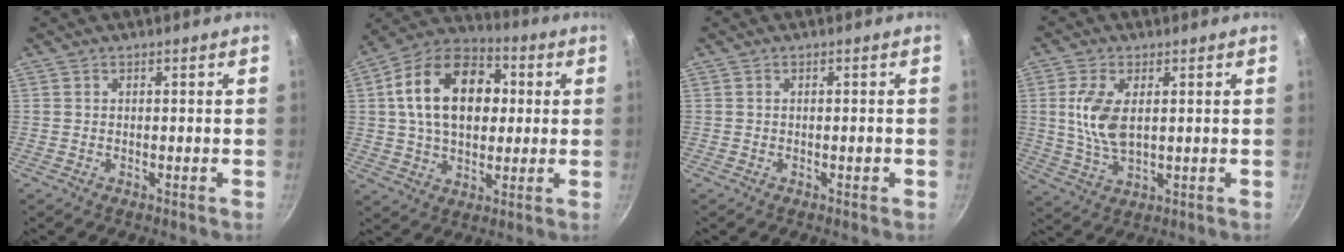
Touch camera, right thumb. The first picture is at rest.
{"total": 19.5, "force": [3.3, 13.2, 14.0], "torque": [-0.200, 0.023, 0.040]}
{"total": 1.0, "force": [-0.4, 0.3, 0.8], "torque": [-0.010, 0.003, -0.006]}
{"total": 8.7, "force": [1.5, 4.5, 7.3], "torque": [-0.147, -0.006, 0.031]}